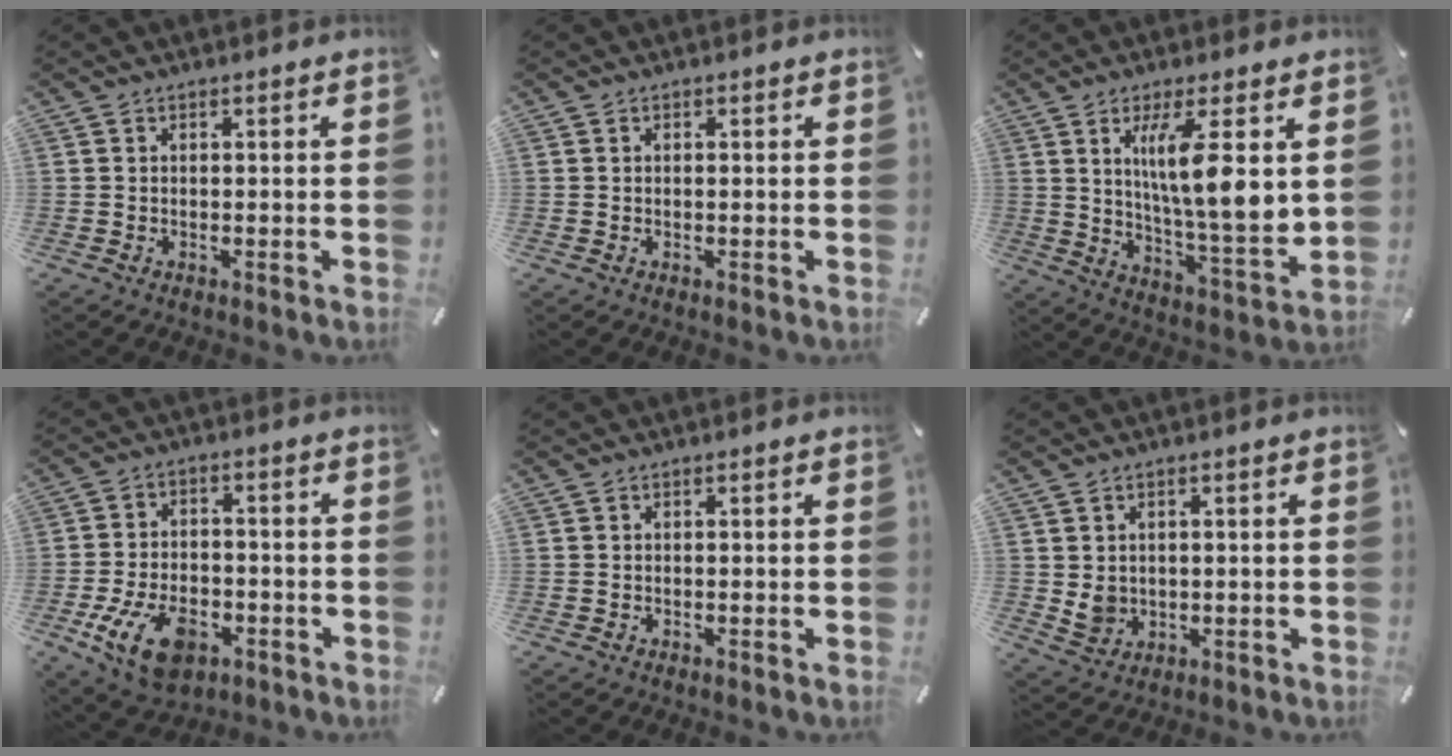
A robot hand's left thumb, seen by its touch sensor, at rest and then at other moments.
{"total": 0.0}
{"total": 14.6, "force": [4.9, 2.6, 13.5], "torque": [-0.239, -0.028, 0.073]}
{"total": 12.4, "force": [-5.2, 7.8, 8.2], "torque": [-0.154, 0.013, -0.094]}
{"total": 0.0}
{"total": 4.3, "force": [1.0, 4.0, 1.1], "torque": [-0.018, -0.001, 0.019]}